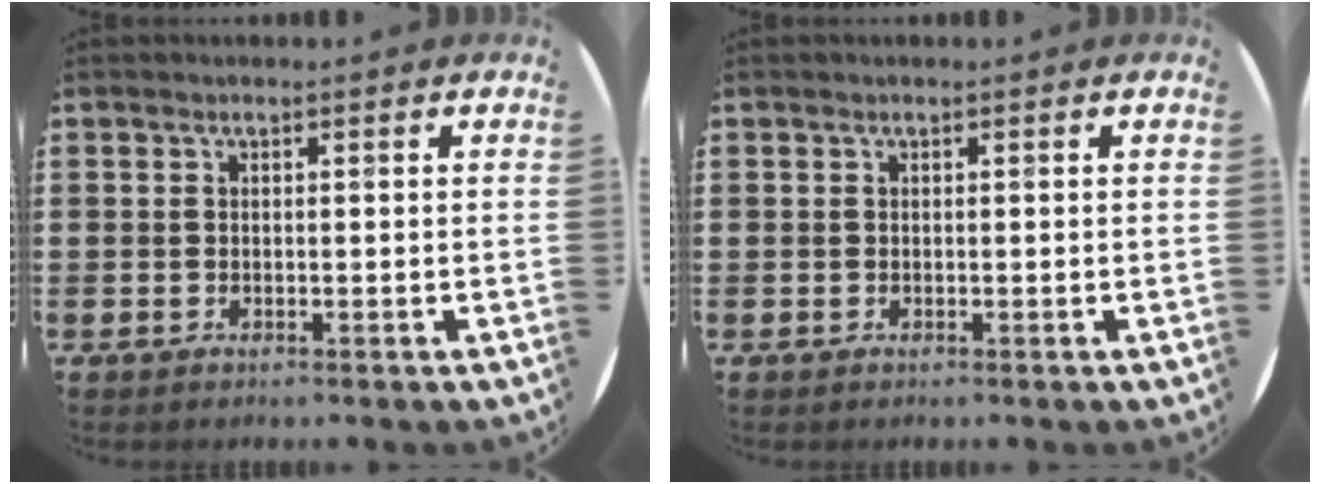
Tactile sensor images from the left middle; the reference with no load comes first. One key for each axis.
{"total": 0.0}